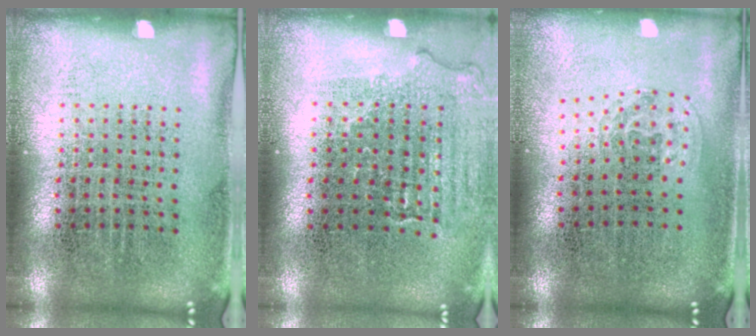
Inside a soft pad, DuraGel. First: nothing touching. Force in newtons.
{"total": 1.1, "press": 1.0, "slide": 0.1}
{"total": 1.0, "press": 0.6, "slide": 0.7}